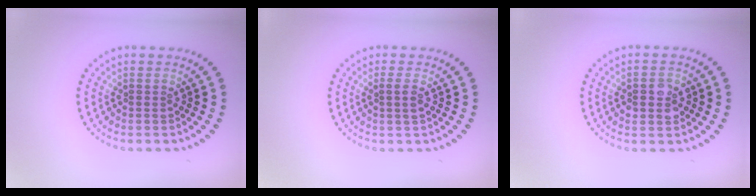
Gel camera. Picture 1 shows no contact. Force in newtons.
{"total": 1.1, "press": 0.9, "slide": 0.5}
{"total": 2.8, "press": 2.8, "slide": 0.2}